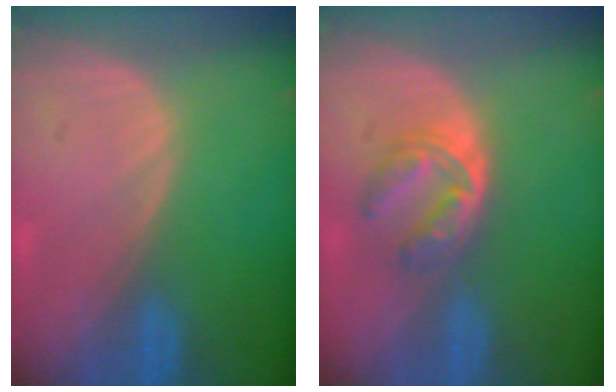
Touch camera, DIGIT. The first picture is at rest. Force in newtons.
{"total": 5.8, "press": 5.0, "slide": 3.0}